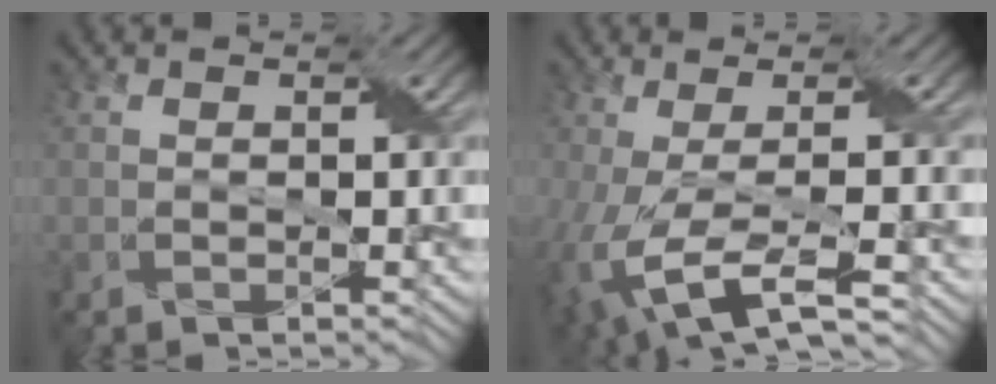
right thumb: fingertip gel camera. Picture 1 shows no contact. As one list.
[{"total": 10.6, "force": [-3.9, 3.6, 9.1], "torque": [-0.187, -0.026, -0.055]}]